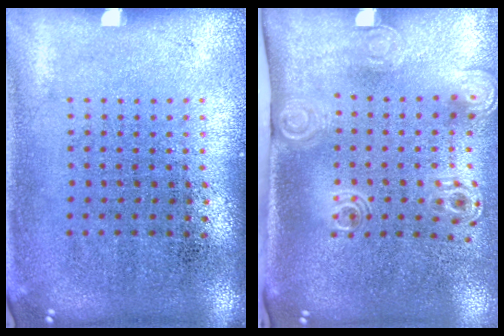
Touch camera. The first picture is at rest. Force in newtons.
{"total": 2.1, "press": 1.5, "slide": 1.5}